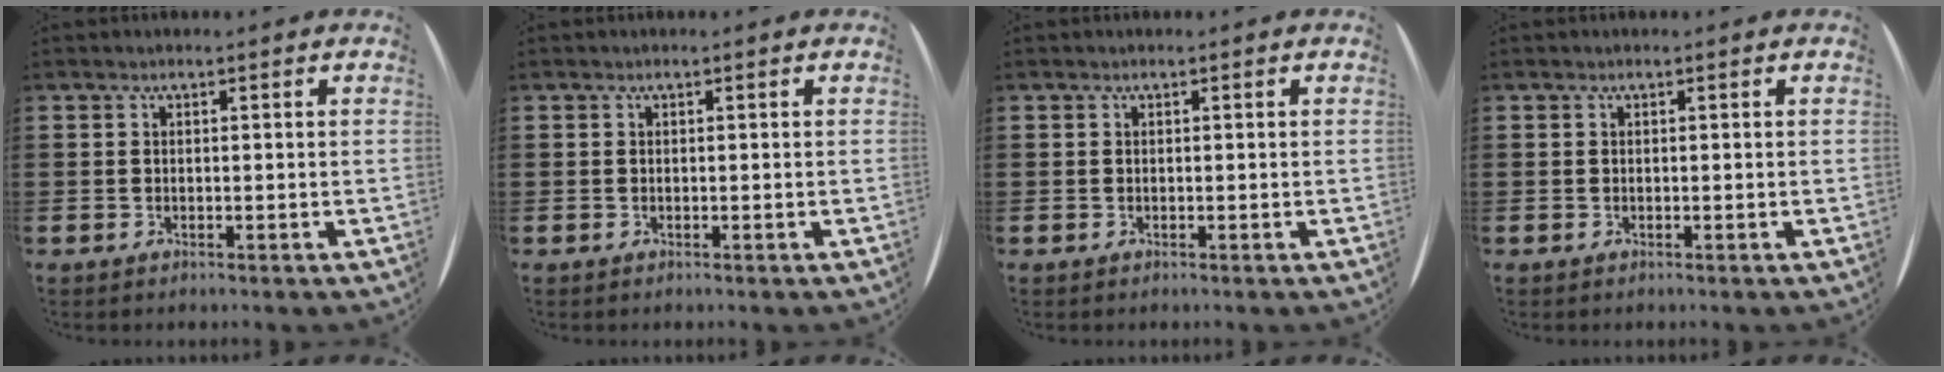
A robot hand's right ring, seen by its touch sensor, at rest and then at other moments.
{"total": 0.0}
{"total": 0.0}
{"total": 0.0}